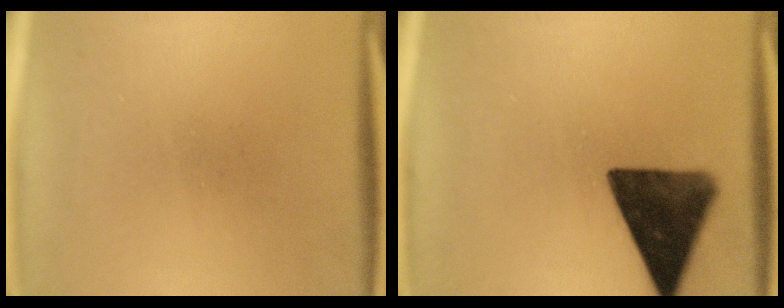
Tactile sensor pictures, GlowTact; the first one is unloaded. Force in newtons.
{"total": 13.4}